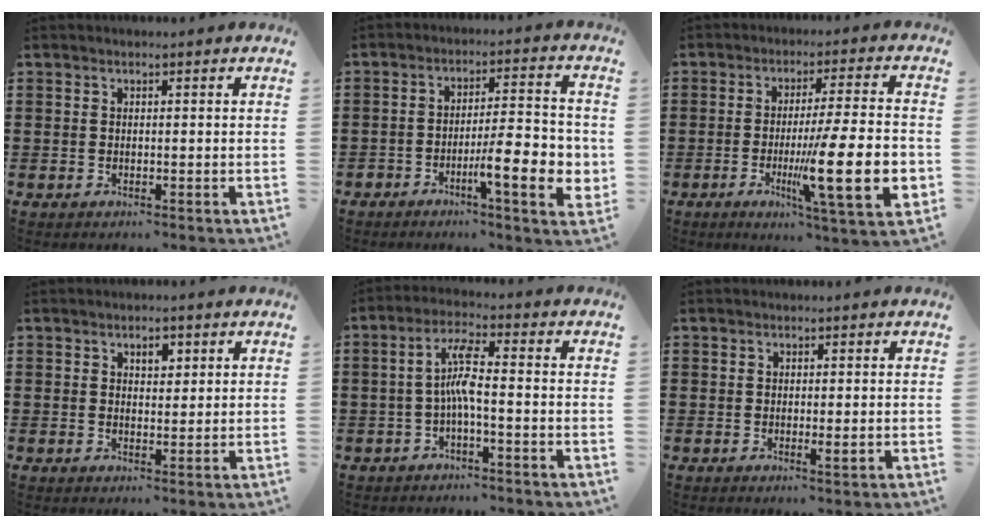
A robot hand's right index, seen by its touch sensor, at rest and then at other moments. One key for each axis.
{"total": 9.3, "fx": -3.4, "fy": 1.8, "fz": 8.4, "tx": -0.126, "ty": -0.008, "tz": -0.060}
{"total": 15.9, "fx": -3.5, "fy": 2.6, "fz": 15.3, "tx": -0.250, "ty": -0.017, "tz": -0.057}
{"total": 2.3, "fx": 1.4, "fy": 1.3, "fz": 1.3, "tx": -0.021, "ty": 0.004, "tz": 0.022}
{"total": 5.7, "fx": -1.0, "fy": 1.0, "fz": 5.5, "tx": -0.108, "ty": 0.006, "tz": -0.025}
{"total": 1.2, "fx": 0.0, "fy": 0.3, "fz": 1.2, "tx": -0.021, "ty": -0.002, "tz": 0.002}